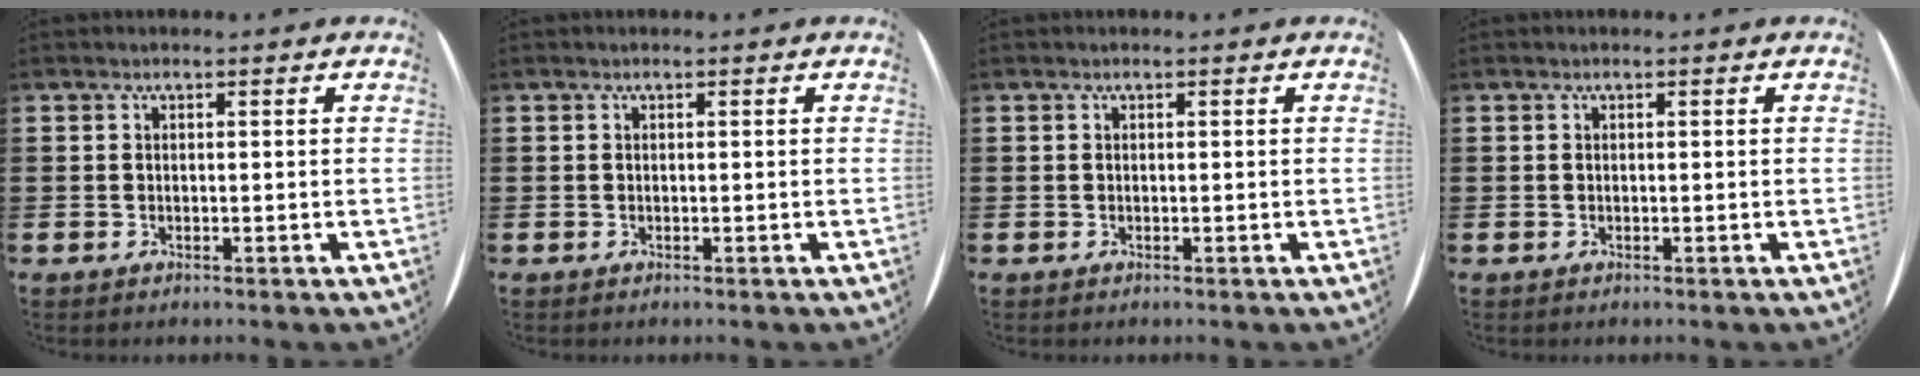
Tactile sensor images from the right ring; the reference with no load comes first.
{"total": 0.0}
{"total": 0.0}
{"total": 0.0}